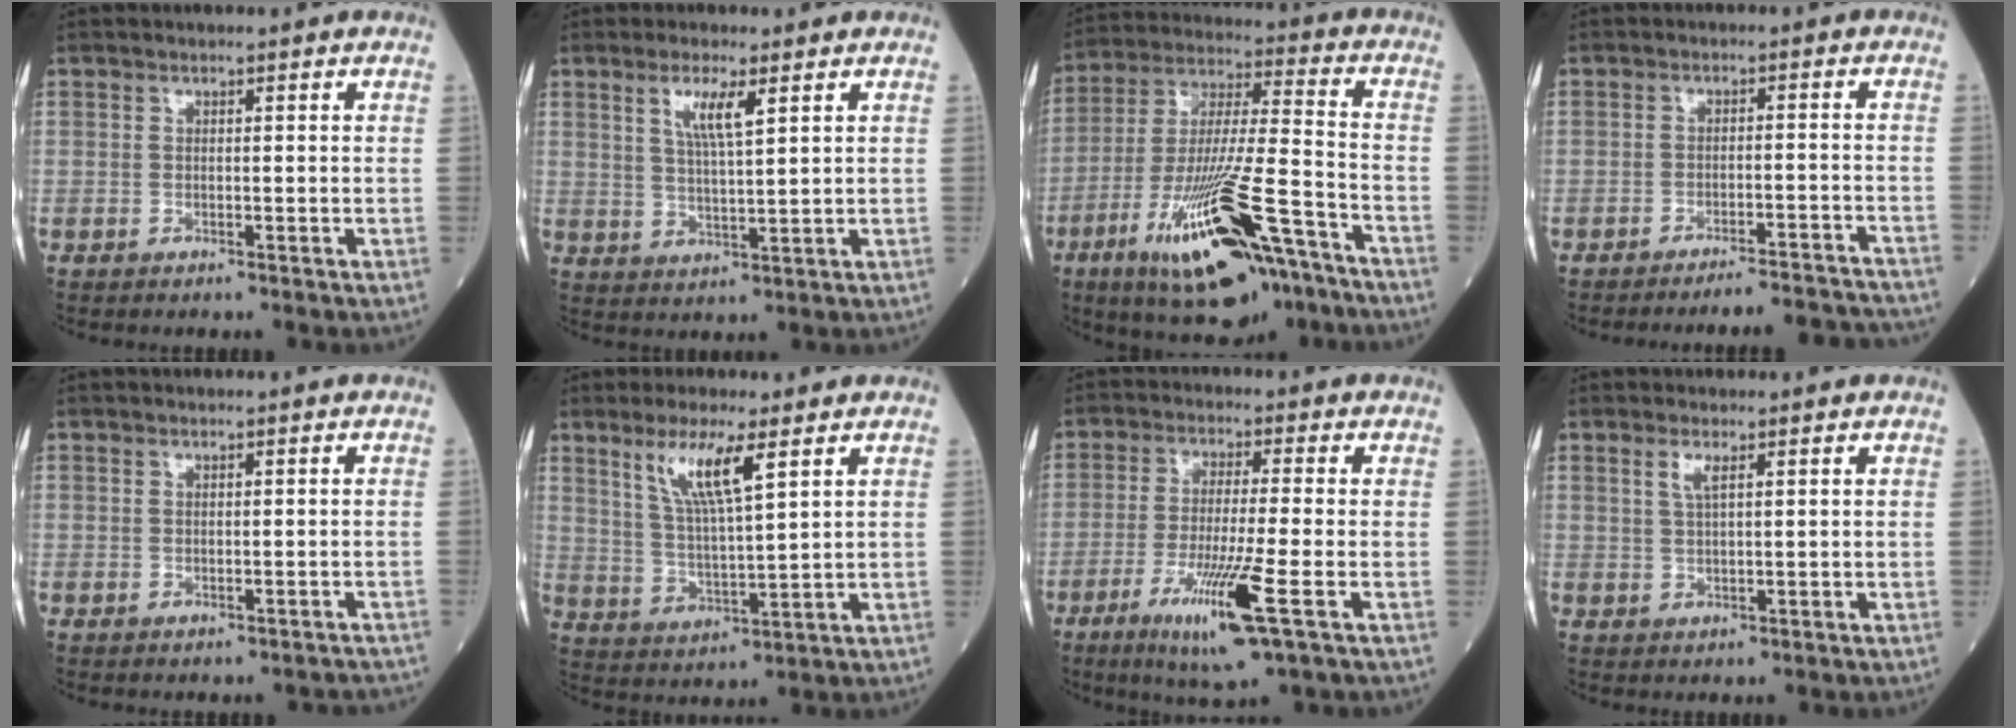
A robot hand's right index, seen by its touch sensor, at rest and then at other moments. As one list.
[{"total": 5.2, "force": [2.6, 0.4, 4.4], "torque": [-0.087, -0.003, 0.051]}, {"total": 21.8, "force": [-12.4, 3.8, 17.6], "torque": [-0.303, -0.030, -0.203]}, {"total": 12.0, "force": [-11.8, 0.2, 2.0], "torque": [-0.007, 0.008, -0.138]}, {"total": 1.5, "force": [-1.2, 0.8, 0.3], "torque": [0.002, 0.008, -0.011]}, {"total": 8.6, "force": [4.7, 0.6, 7.2], "torque": [-0.145, -0.005, 0.095]}, {"total": 10.3, "force": [-4.4, -0.5, 9.2], "torque": [-0.176, -0.031, -0.078]}, {"total": 2.1, "force": [1.2, 0.2, 1.8], "torque": [-0.043, -0.001, 0.027]}]